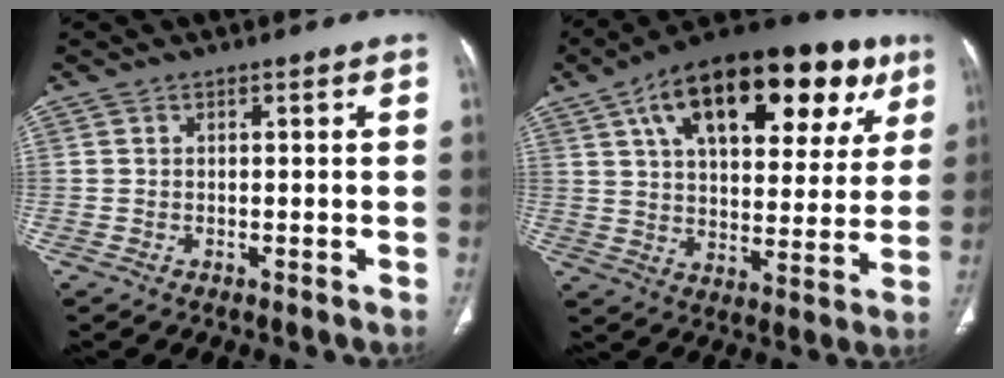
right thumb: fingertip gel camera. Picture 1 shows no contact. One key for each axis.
{"total": 28.3, "fx": 13.1, "fy": 13.5, "fz": 21.1, "tx": -0.282, "ty": 0.010, "tz": 0.195}